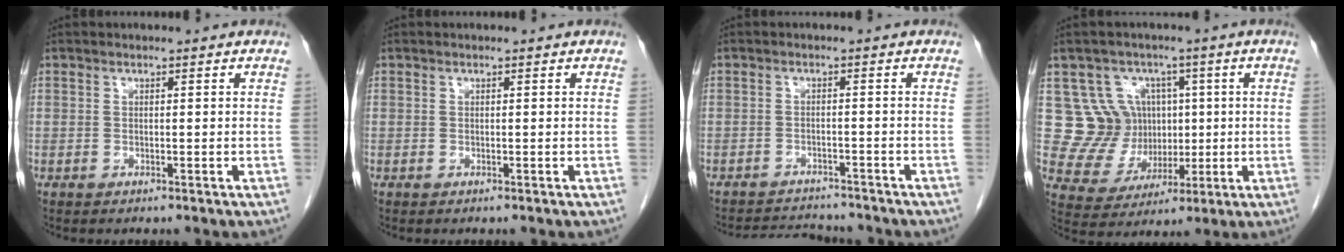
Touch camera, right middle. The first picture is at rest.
{"total": 0.0}
{"total": 7.4, "force": [-7.1, 1.3, 1.2], "torque": [-0.018, 0.002, -0.102]}
{"total": 9.4, "force": [2.0, 9.0, 1.9], "torque": [-0.030, 0.038, 0.054]}